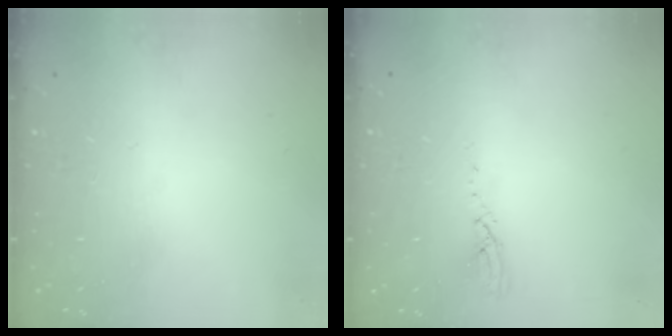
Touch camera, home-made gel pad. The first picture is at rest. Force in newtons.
{"total": 3.1, "press": 3.1, "slide": 0.1}